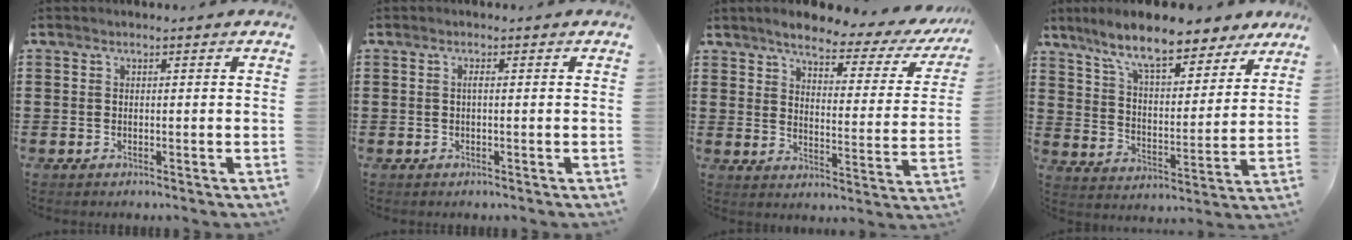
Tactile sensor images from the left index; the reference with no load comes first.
{"total": 0.8, "force": [-0.1, 0.1, 0.8], "torque": [-0.016, -0.003, -0.001]}
{"total": 5.3, "force": [4.4, 1.1, 2.8], "torque": [-0.070, -0.028, 0.067]}
{"total": 10.6, "force": [8.9, 2.0, 5.4], "torque": [-0.129, -0.038, 0.154]}